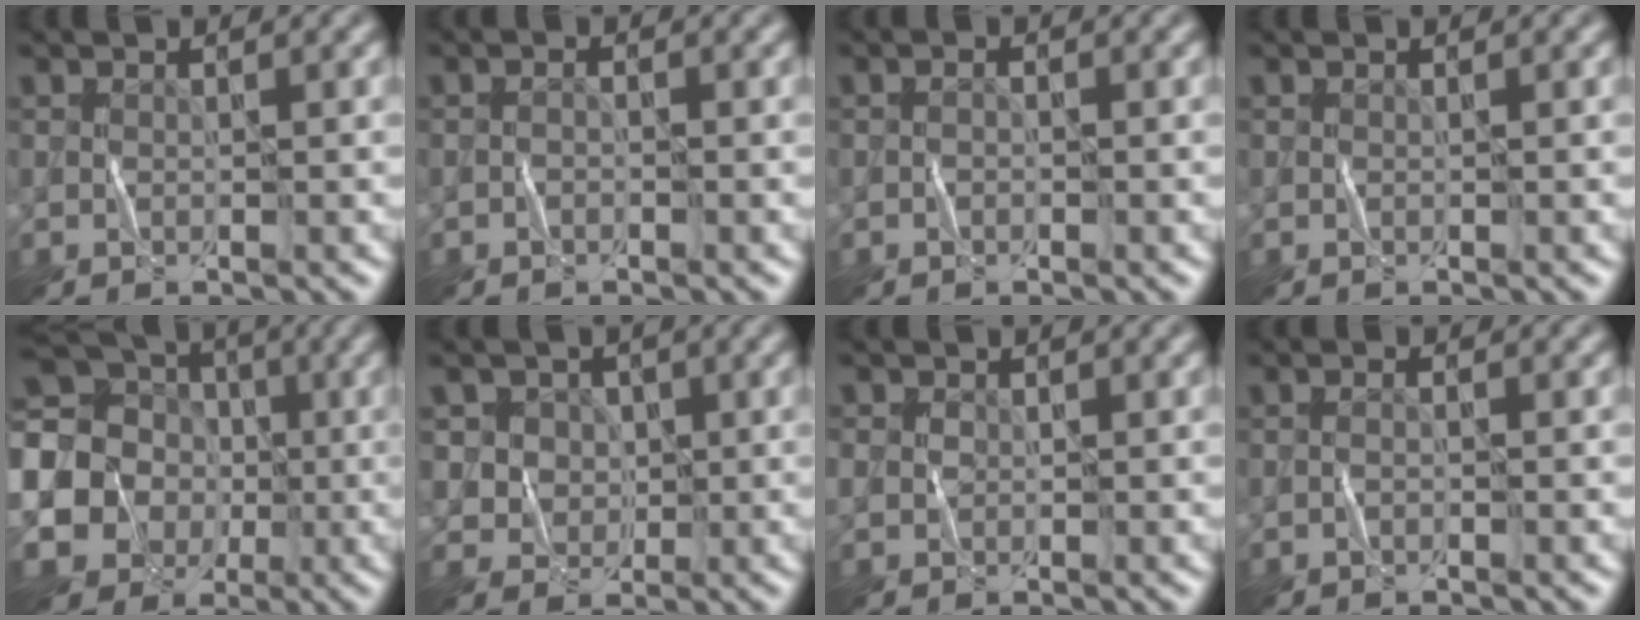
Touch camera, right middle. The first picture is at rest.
{"total": 0.5, "force": [-0.3, 0.2, 0.3], "torque": [-0.001, -0.002, -0.013]}
{"total": 0.6, "force": [-0.1, 0.4, 0.5], "torque": [0.000, -0.002, -0.011]}
{"total": 0.0}
{"total": 20.7, "force": [-1.7, 19.5, 6.5], "torque": [-0.202, -0.002, -0.081]}
{"total": 5.1, "force": [1.8, 4.5, 1.7], "torque": [-0.027, 0.009, 0.027]}
{"total": 2.0, "force": [0.1, 1.8, 0.9], "torque": [-0.017, 0.006, -0.002]}
{"total": 0.7, "force": [-0.3, 0.2, 0.6], "torque": [-0.006, -0.005, -0.011]}